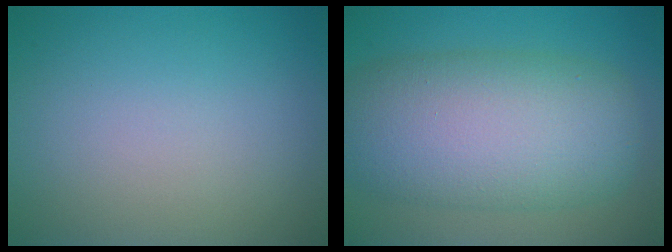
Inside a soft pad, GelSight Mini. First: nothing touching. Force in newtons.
{"total": 10.7, "press": 10.7, "slide": 0.4}